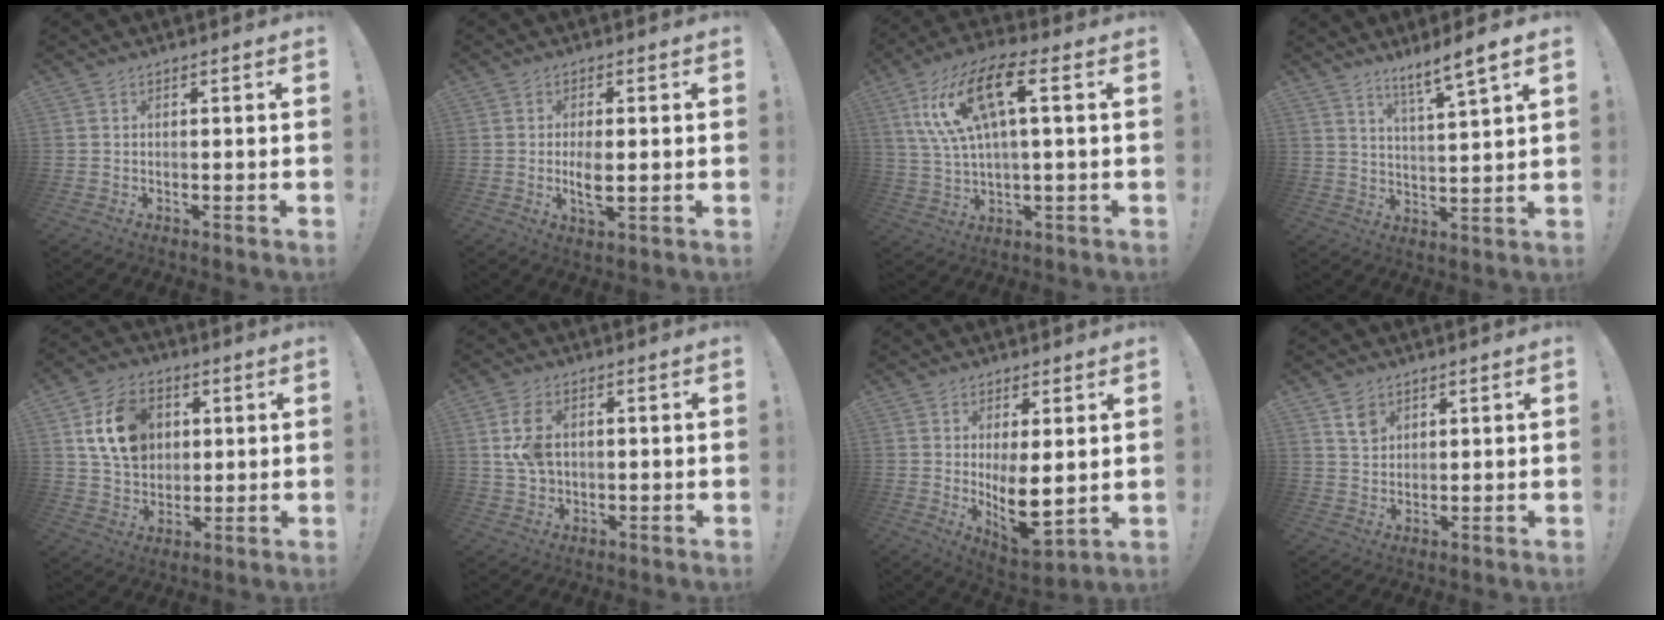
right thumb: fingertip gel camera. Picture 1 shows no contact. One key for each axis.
{"total": 5.3, "fx": -0.2, "fy": 2.3, "fz": 4.8, "tx": -0.083, "ty": -0.014, "tz": -0.012}
{"total": 15.8, "fx": 4.8, "fy": 5.3, "fz": 14.1, "tx": -0.270, "ty": -0.002, "tz": 0.076}
{"total": 7.2, "fx": 5.5, "fy": -0.5, "fz": 4.7, "tx": -0.068, "ty": -0.042, "tz": 0.088}
{"total": 15.6, "fx": 4.6, "fy": 11.9, "fz": 8.9, "tx": -0.135, "ty": -0.007, "tz": 0.094}
{"total": 8.1, "fx": 1.2, "fy": 5.8, "fz": 5.4, "tx": -0.099, "ty": 0.001, "tz": 0.021}
{"total": 10.3, "fx": 1.2, "fy": 4.5, "fz": 9.2, "tx": -0.131, "ty": -0.033, "tz": 0.026}
{"total": 3.5, "fx": 1.9, "fy": 2.9, "fz": 0.6, "tx": 0.012, "ty": -0.009, "tz": 0.032}